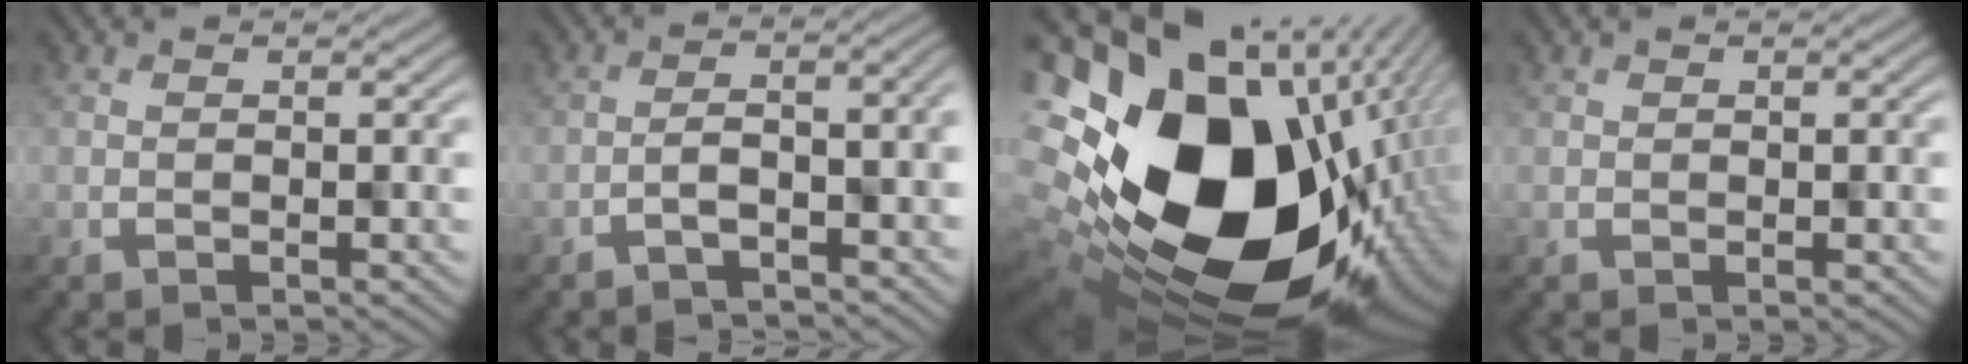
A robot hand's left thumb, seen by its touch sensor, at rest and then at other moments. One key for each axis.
{"total": 5.0, "fx": -2.9, "fy": 1.4, "fz": 3.9, "tx": -0.042, "ty": 0.006, "tz": -0.046}
{"total": 22.3, "fx": 2.2, "fy": 16.2, "fz": 15.1, "tx": -0.337, "ty": -0.100, "tz": 0.088}
{"total": 0.0}